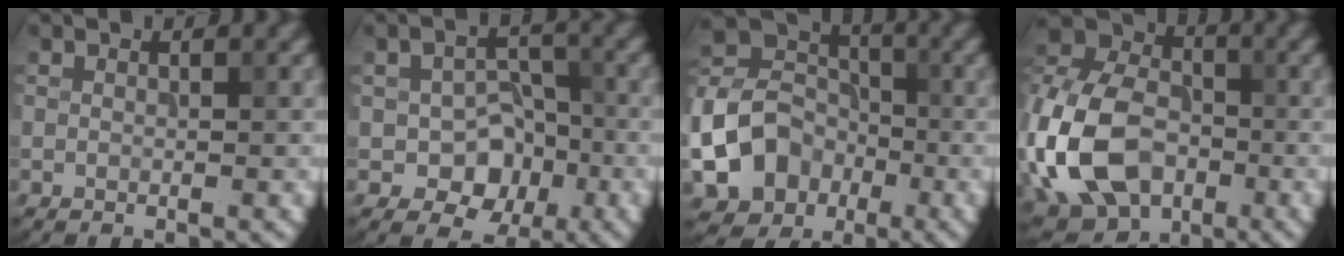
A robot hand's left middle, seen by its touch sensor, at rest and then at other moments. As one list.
[{"total": 5.5, "force": [-1.6, 4.1, 3.4], "torque": [-0.045, -0.007, -0.026]}, {"total": 12.4, "force": [-4.7, 10.4, 4.9], "torque": [-0.107, -0.034, -0.099]}, {"total": 15.1, "force": [-4.1, 10.5, 10.1], "torque": [-0.235, -0.004, -0.092]}]